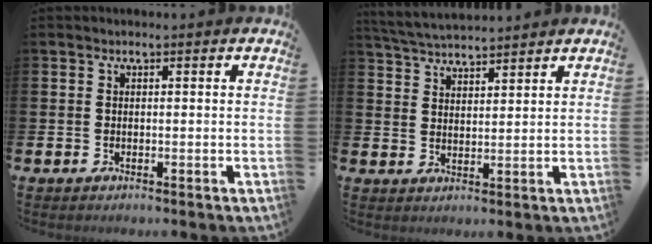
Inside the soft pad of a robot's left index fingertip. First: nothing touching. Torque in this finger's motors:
{"motor_torque": [0.34, -1.08, 0.17, 0.18]}